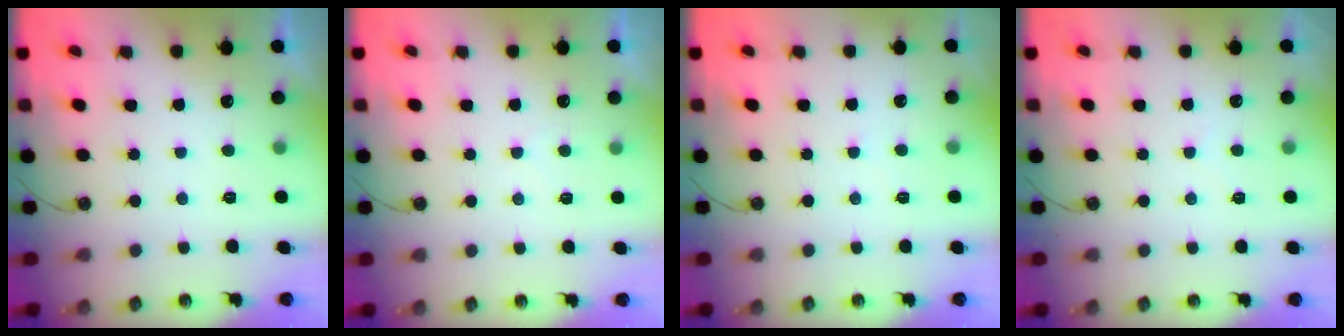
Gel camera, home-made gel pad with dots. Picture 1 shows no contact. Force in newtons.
{"total": 3.1, "press": 3.1, "slide": 0.4}
{"total": 4.2, "press": 4.2, "slide": 0.6}
{"total": 2.9, "press": 2.9, "slide": 0.4}